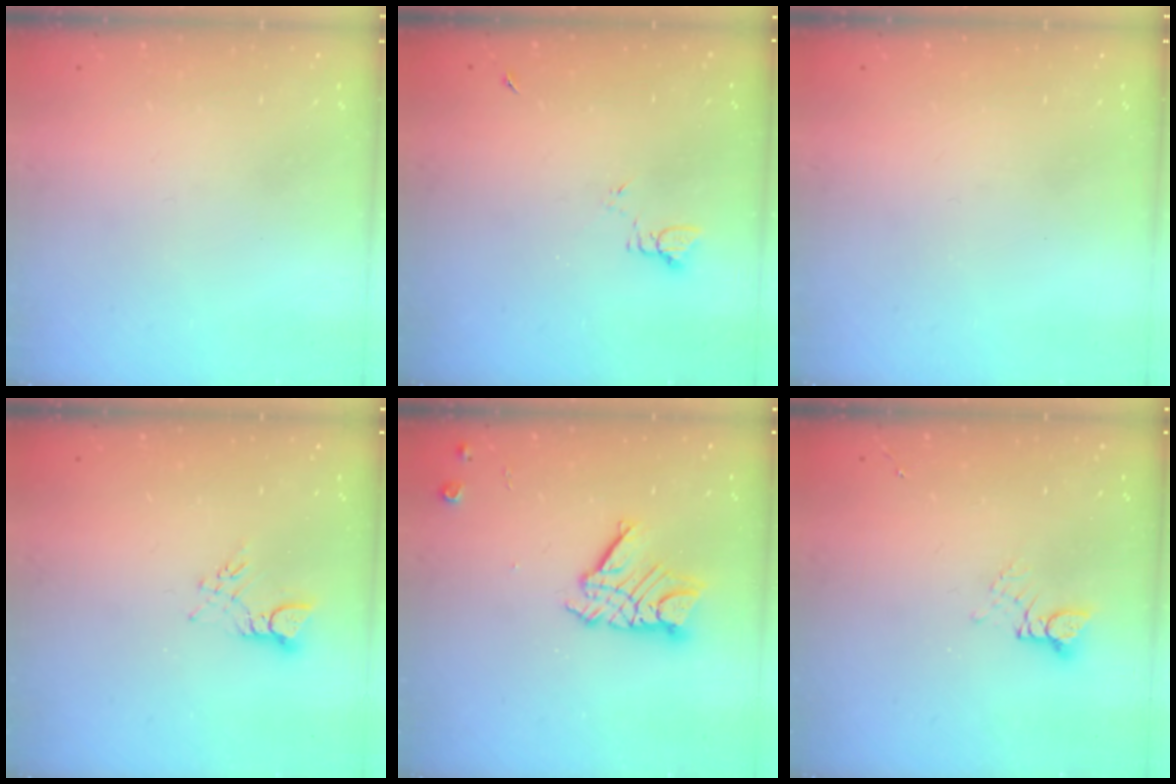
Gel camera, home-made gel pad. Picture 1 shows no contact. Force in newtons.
{"total": 3.0, "press": 3.0, "slide": 0.4}
{"total": 0.0}
{"total": 2.6, "press": 2.6, "slide": 0.4}
{"total": 12.1, "press": 12.1, "slide": 1.1}
{"total": 2.4, "press": 2.4, "slide": 0.2}